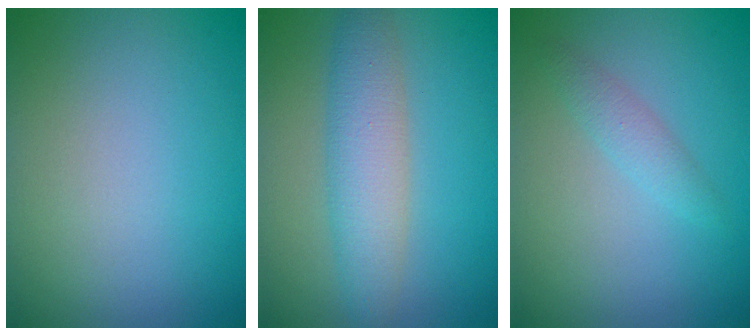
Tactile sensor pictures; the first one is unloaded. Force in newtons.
{"total": 4.3, "press": 4.3, "slide": 0.0}
{"total": 1.5, "press": 1.5, "slide": 0.0}